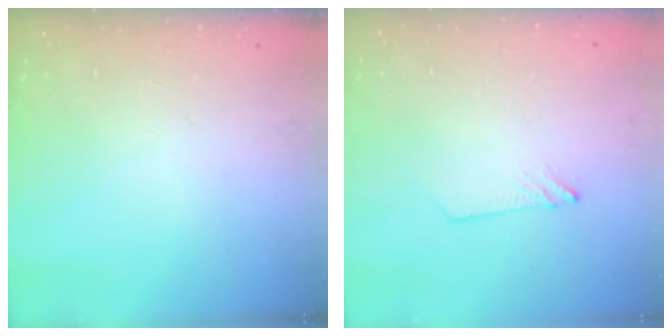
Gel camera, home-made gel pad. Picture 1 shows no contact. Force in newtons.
{"total": 2.4, "press": 2.4, "slide": 0.2}